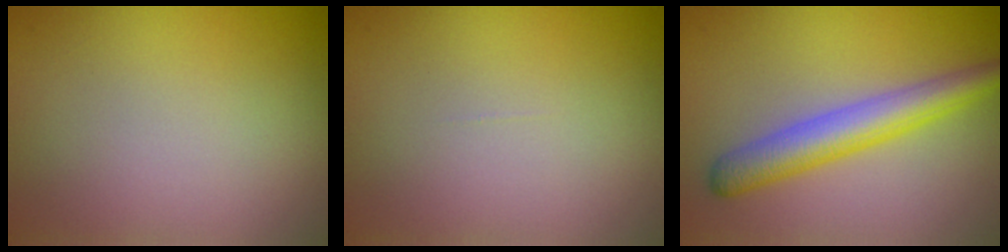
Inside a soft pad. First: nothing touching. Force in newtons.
{"total": 0.0}
{"total": 4.6, "press": 4.6, "slide": 0.1}